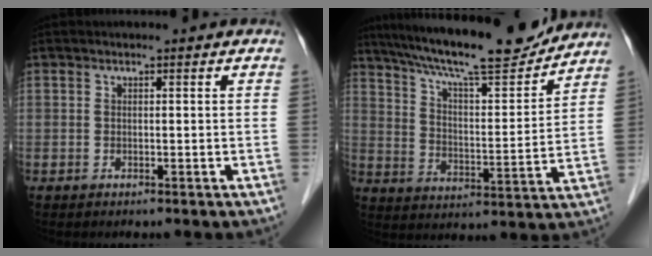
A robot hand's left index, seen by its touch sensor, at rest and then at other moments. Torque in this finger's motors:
{"motor_torque": [0.77, -0.76, 0.63, 0.14]}